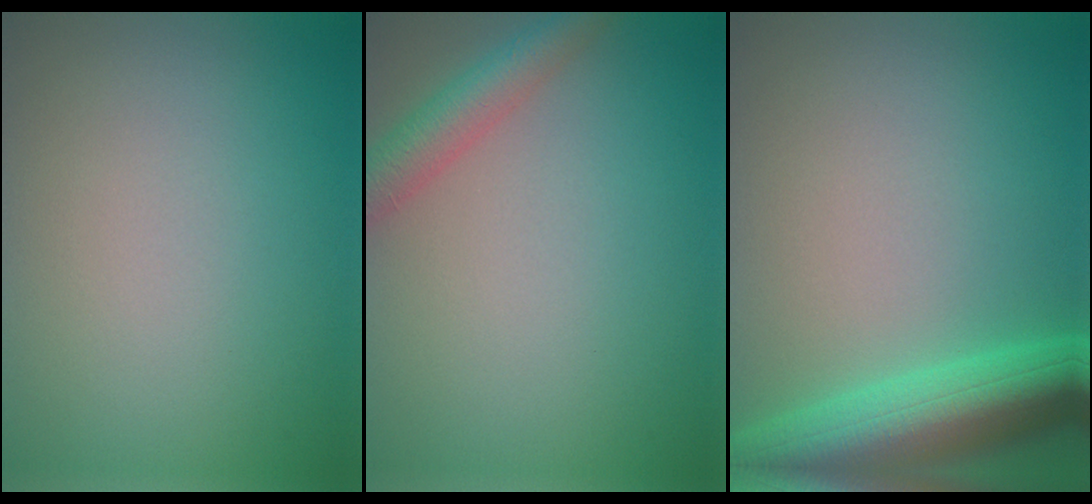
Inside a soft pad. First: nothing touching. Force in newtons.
{"total": 3.5, "press": 3.5, "slide": 0.2}
{"total": 8.4, "press": 8.4, "slide": 0.4}